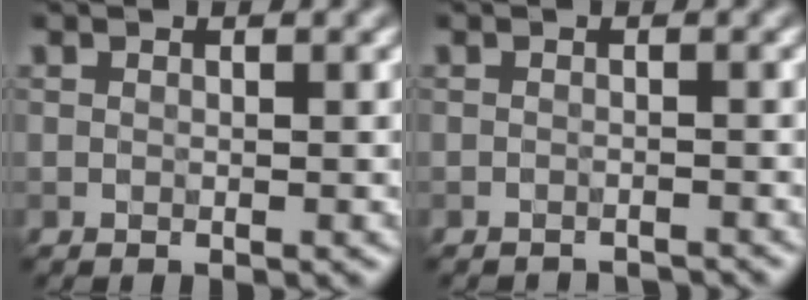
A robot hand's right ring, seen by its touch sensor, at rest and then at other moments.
{"total": 2.5, "force": [-2.5, 0.1, 0.4], "torque": [0.000, -0.005, -0.036]}